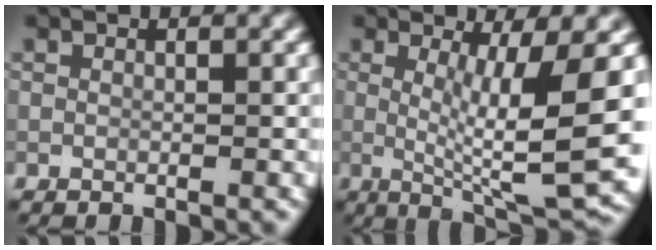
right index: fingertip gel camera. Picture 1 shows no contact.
{"total": 10.2, "force": [0.2, 1.9, 10.0], "torque": [-0.149, -0.012, 0.008]}